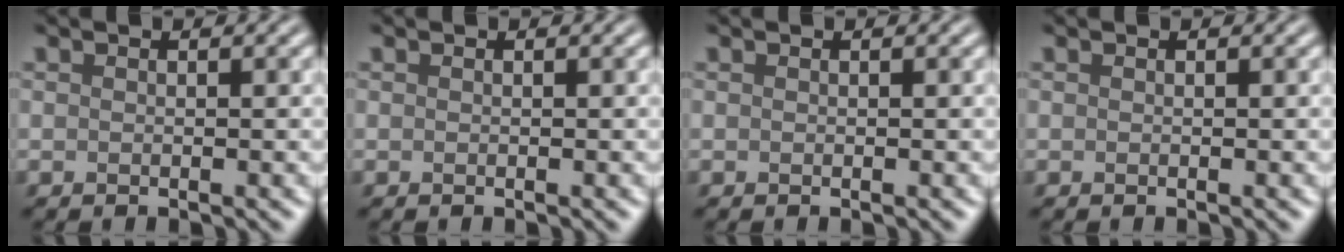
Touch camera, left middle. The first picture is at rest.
{"total": 0.0}
{"total": 0.0}
{"total": 0.0}